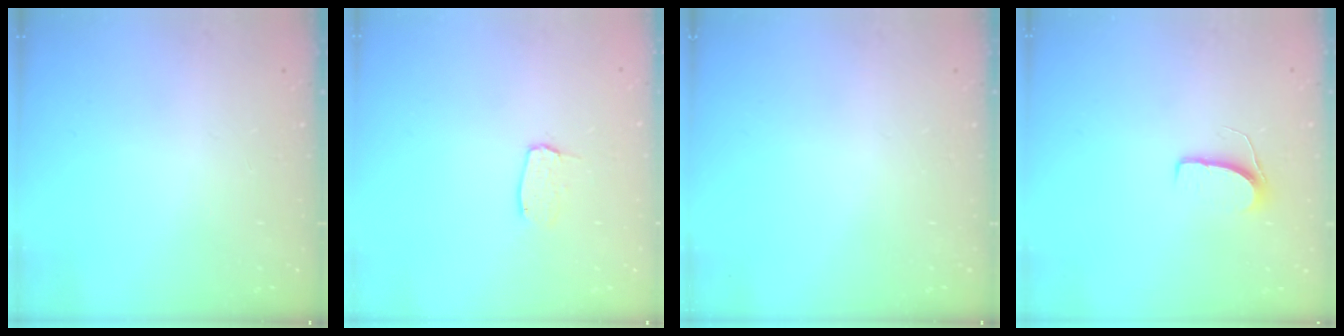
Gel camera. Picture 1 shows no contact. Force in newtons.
{"total": 4.9, "press": 4.9, "slide": 0.3}
{"total": 0.0}
{"total": 6.4, "press": 6.4, "slide": 0.6}